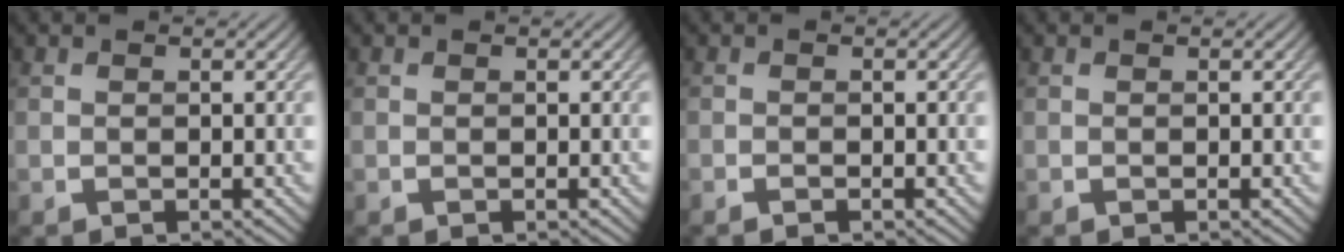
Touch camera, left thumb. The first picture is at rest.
{"total": 0.0}
{"total": 0.6, "force": [-0.5, 0.2, 0.3], "torque": [-0.006, -0.002, -0.009]}
{"total": 0.0}